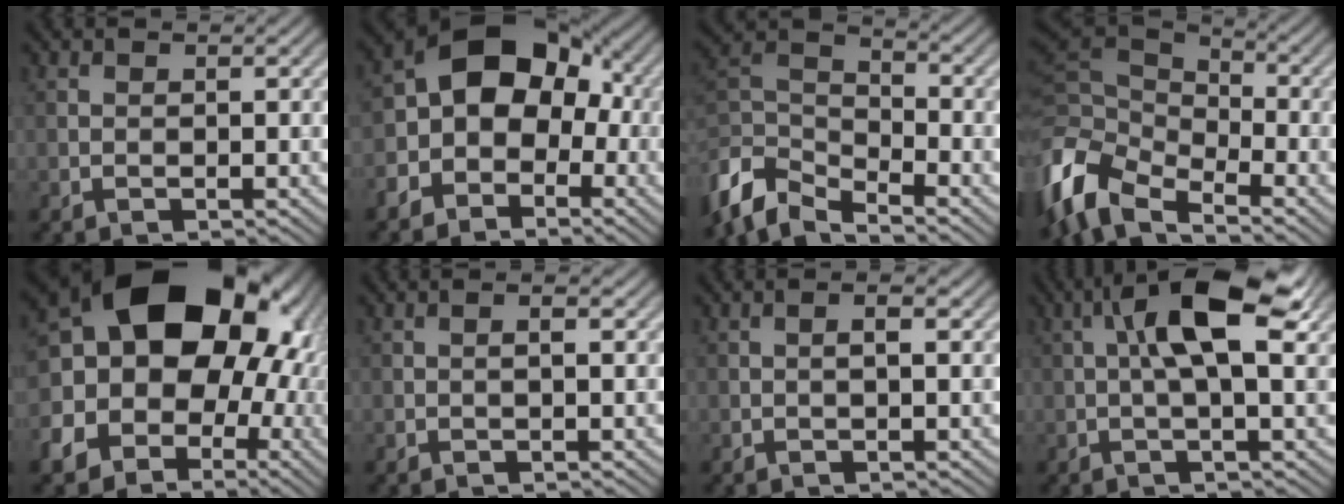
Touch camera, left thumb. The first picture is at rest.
{"total": 10.6, "force": [-2.3, 7.7, 6.9], "torque": [-0.112, 0.001, -0.059]}
{"total": 8.1, "force": [-5.9, 3.4, 4.4], "torque": [-0.097, -0.008, -0.135]}
{"total": 11.2, "force": [-6.2, 6.1, 7.2], "torque": [-0.182, -0.012, -0.123]}
{"total": 22.7, "force": [1.4, 18.9, 12.4], "torque": [-0.236, -0.003, -0.014]}
{"total": 1.0, "force": [0.1, 0.1, 1.0], "torque": [-0.016, 0.000, 0.001]}
{"total": 1.4, "force": [0.2, 0.2, 1.4], "torque": [-0.019, -0.002, 0.004]}
{"total": 9.9, "force": [2.3, 3.0, 9.1], "torque": [-0.160, 0.021, 0.031]}